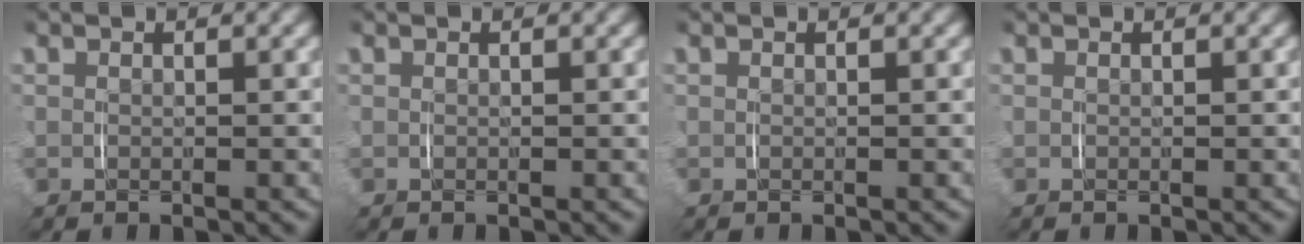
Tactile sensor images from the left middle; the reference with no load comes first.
{"total": 0.0}
{"total": 0.0}
{"total": 0.0}